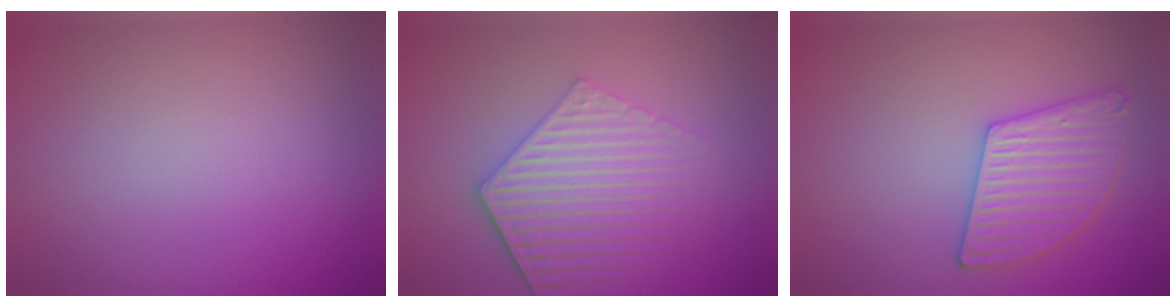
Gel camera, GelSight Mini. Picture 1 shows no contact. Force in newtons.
{"total": 5.8, "press": 4.3, "slide": 3.9}
{"total": 3.5, "press": 3.4, "slide": 0.8}